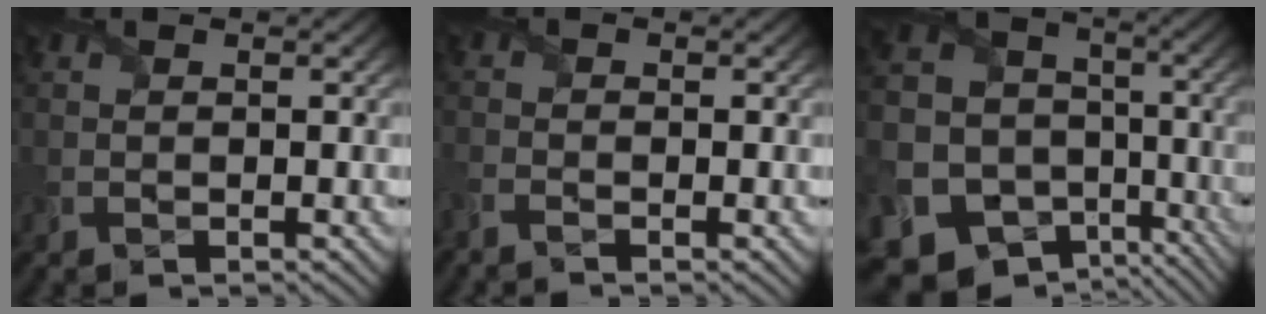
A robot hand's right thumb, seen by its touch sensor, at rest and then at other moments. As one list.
[{"total": 2.1, "force": [-1.7, 0.6, 1.1], "torque": [-0.034, -0.005, -0.044]}, {"total": 19.6, "force": [-9.9, 15.6, 6.6], "torque": [-0.201, -0.041, -0.142]}]